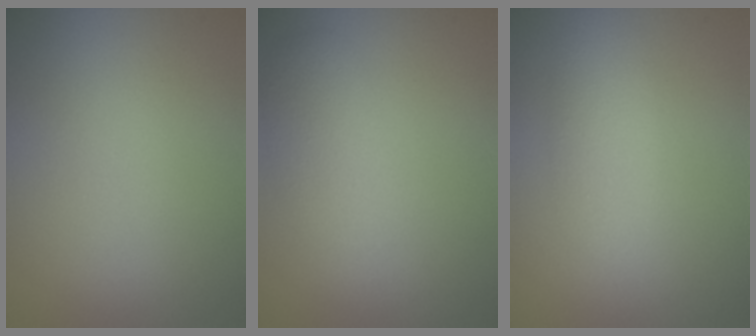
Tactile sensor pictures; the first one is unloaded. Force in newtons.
{"total": 2.9, "press": 2.9, "slide": 0.1}
{"total": 2.6, "press": 2.6, "slide": 0.1}